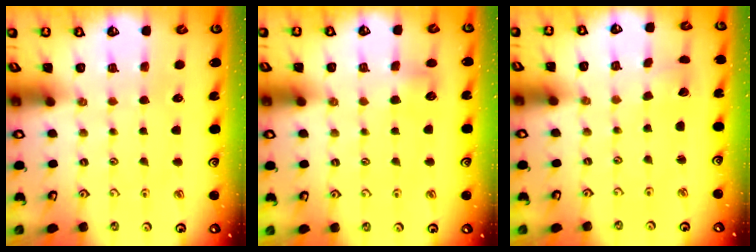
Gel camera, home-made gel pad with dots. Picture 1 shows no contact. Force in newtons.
{"total": 4.2, "press": 4.2, "slide": 0.4}
{"total": 1.4, "press": 1.3, "slide": 0.2}